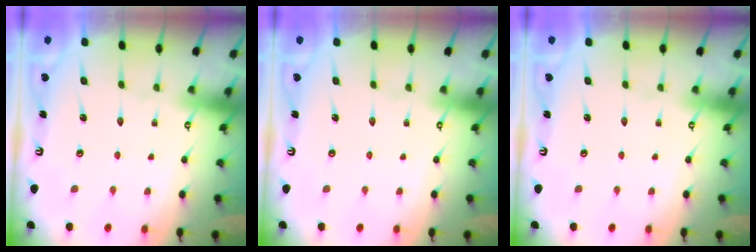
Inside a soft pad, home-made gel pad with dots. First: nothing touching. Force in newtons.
{"total": 0.0}
{"total": 0.0}